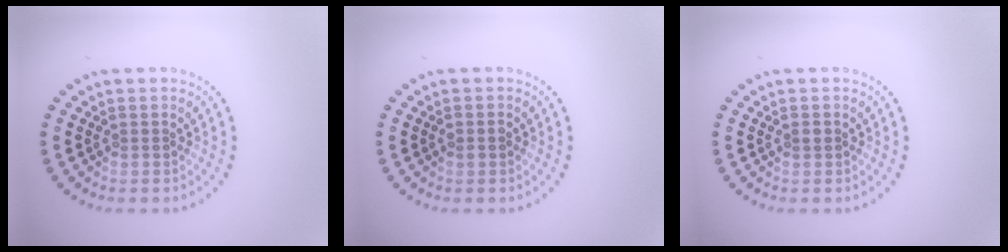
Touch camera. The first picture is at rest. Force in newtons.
{"total": 1.1, "press": 1.1, "slide": 0.1}
{"total": 0.7, "press": 0.7, "slide": 0.0}